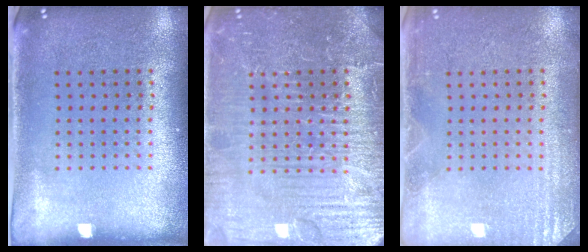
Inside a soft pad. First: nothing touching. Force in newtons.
{"total": 7.7, "press": 7.7, "slide": 0.9}
{"total": 2.6, "press": 2.5, "slide": 0.4}